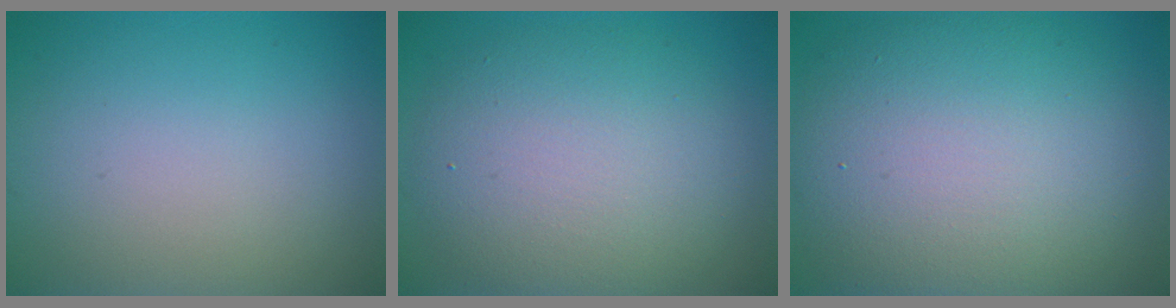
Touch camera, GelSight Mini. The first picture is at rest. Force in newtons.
{"total": 8.0, "press": 8.0, "slide": 0.3}
{"total": 12.4, "press": 12.4, "slide": 0.6}